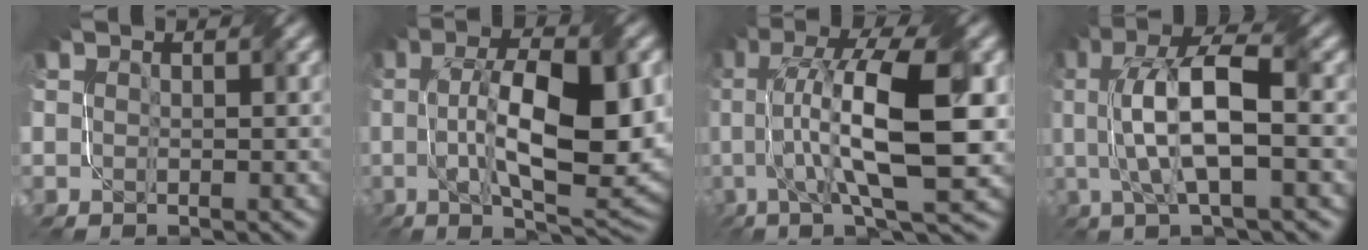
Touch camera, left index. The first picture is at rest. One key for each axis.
{"total": 12.6, "fx": 0.1, "fy": 4.5, "fz": 11.8, "tx": -0.182, "ty": 0.003, "tz": 0.009}
{"total": 12.6, "fx": 1.2, "fy": 3.6, "fz": 12.1, "tx": -0.197, "ty": 0.015, "tz": 0.027}
{"total": 8.7, "fx": 0.5, "fy": 2.6, "fz": 8.3, "tx": -0.154, "ty": 0.016, "tz": 0.012}